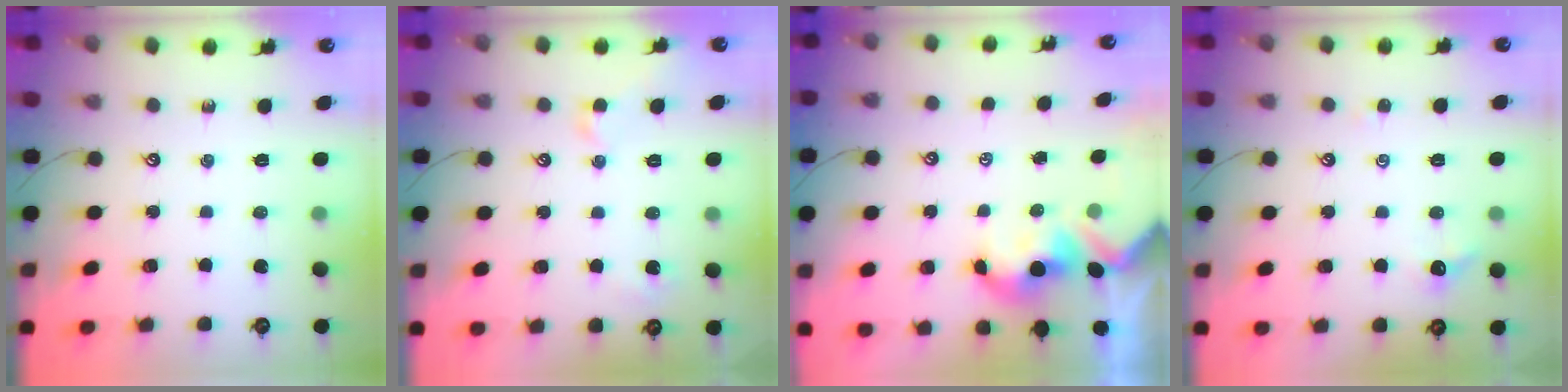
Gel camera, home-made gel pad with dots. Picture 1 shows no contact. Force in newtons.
{"total": 1.7, "press": 1.6, "slide": 0.6}
{"total": 1.3, "press": 1.2, "slide": 0.6}
{"total": 1.1, "press": 1.0, "slide": 0.5}